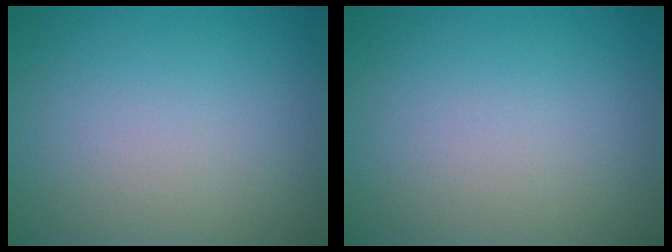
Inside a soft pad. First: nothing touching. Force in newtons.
{"total": 0.0}